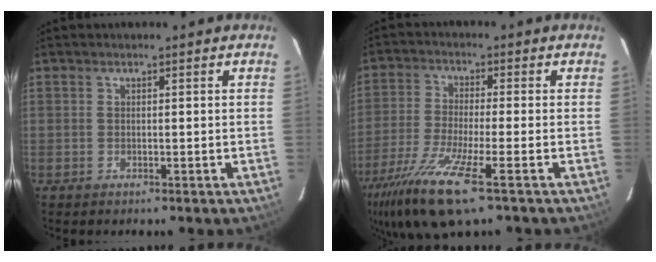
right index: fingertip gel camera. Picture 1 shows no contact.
{"total": 13.6, "force": [-8.1, 1.8, 10.8], "torque": [-0.232, -0.045, -0.155]}